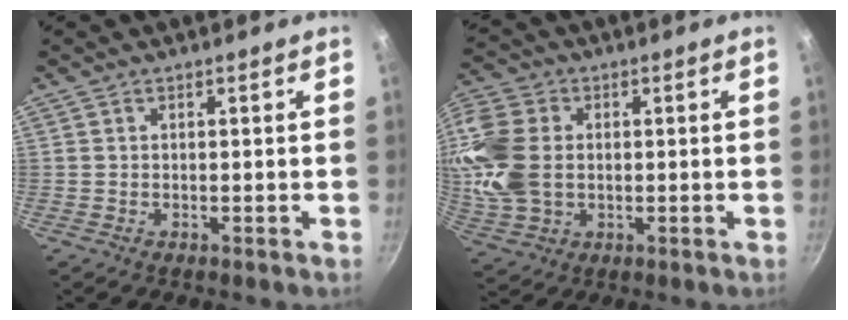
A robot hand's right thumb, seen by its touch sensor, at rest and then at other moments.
{"total": 13.3, "force": [0.7, 9.8, 9.0], "torque": [-0.175, 0.003, 0.013]}